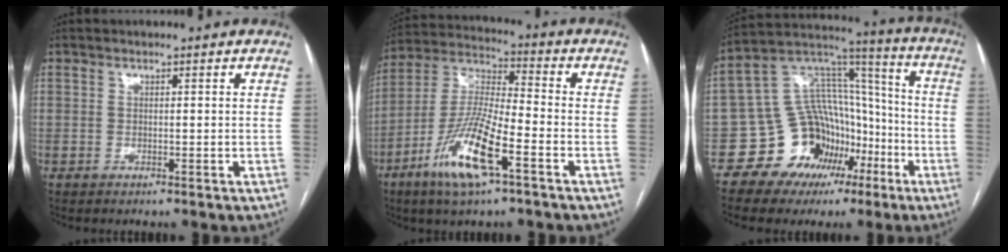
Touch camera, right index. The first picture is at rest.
{"total": 14.2, "force": [-6.8, 2.1, 12.3], "torque": [-0.253, -0.014, -0.130]}
{"total": 15.8, "force": [-7.4, 12.1, 6.8], "torque": [-0.106, 0.080, -0.111]}